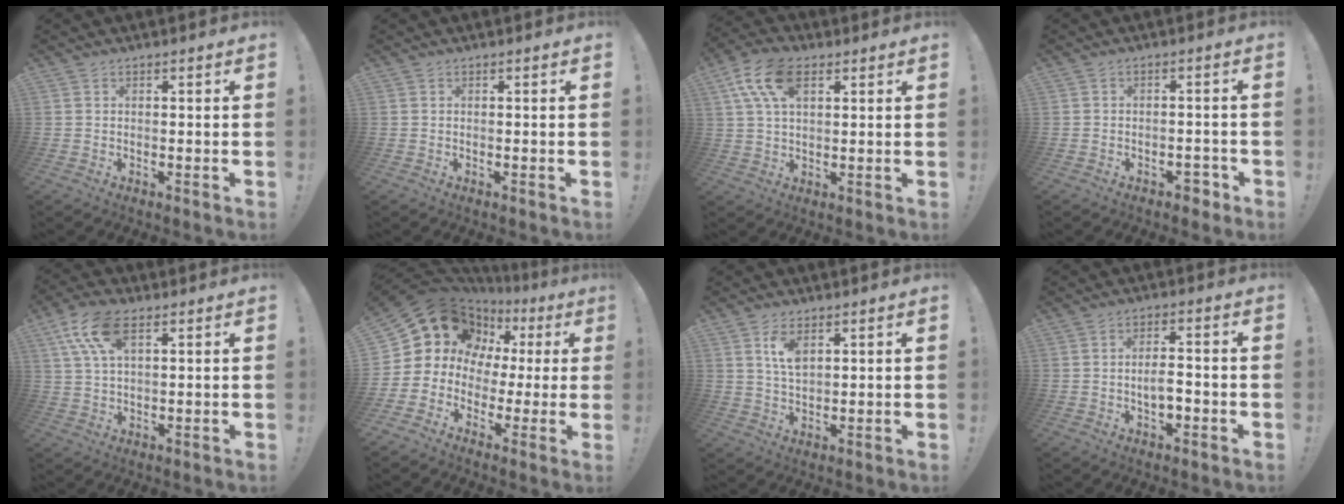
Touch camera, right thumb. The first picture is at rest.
{"total": 0.0}
{"total": 12.2, "force": [5.0, 6.7, 8.8], "torque": [-0.172, -0.003, 0.095]}
{"total": 3.1, "force": [-1.8, 1.8, 1.7], "torque": [-0.014, 0.006, -0.033]}
{"total": 11.3, "force": [5.0, 5.5, 8.5], "torque": [-0.157, -0.005, 0.096]}
{"total": 12.9, "force": [6.5, 9.9, 5.3], "torque": [-0.092, -0.052, 0.140]}
{"total": 6.1, "force": [3.2, 3.1, 4.2], "torque": [-0.067, -0.014, 0.053]}
{"total": 5.2, "force": [-1.2, 2.1, 4.6], "torque": [-0.068, 0.004, -0.021]}